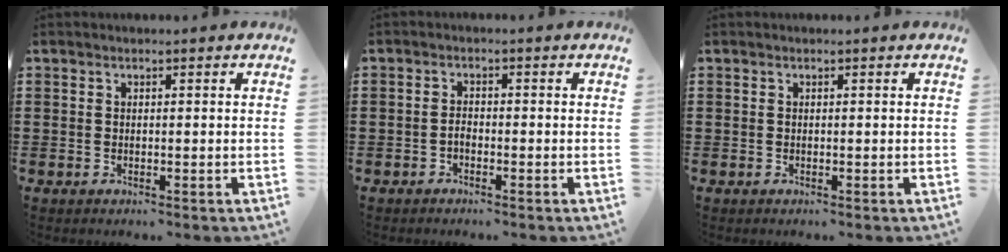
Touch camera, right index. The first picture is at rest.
{"total": 1.3, "force": [-0.8, 0.6, 0.9], "torque": [-0.020, -0.003, -0.014]}
{"total": 0.0}